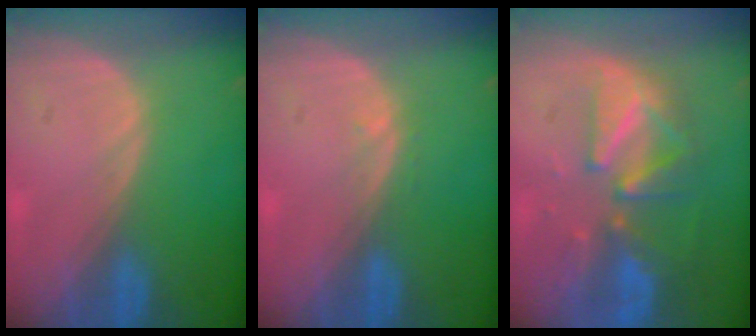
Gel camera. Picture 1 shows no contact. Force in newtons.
{"total": 0.7, "press": 0.7, "slide": 0.2}
{"total": 9.5, "press": 8.6, "slide": 4.0}